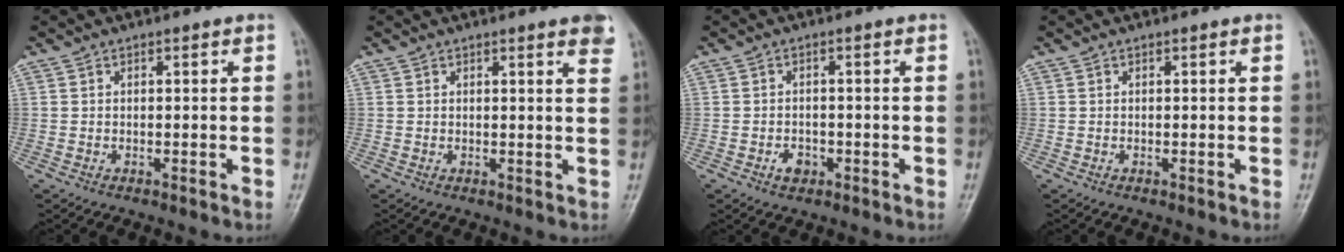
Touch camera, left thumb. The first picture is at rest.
{"total": 4.0, "force": [2.7, 0.4, 2.9], "torque": [-0.027, -0.007, 0.026]}
{"total": 2.3, "force": [-1.0, 1.7, 1.2], "torque": [-0.013, 0.006, -0.014]}
{"total": 0.0}